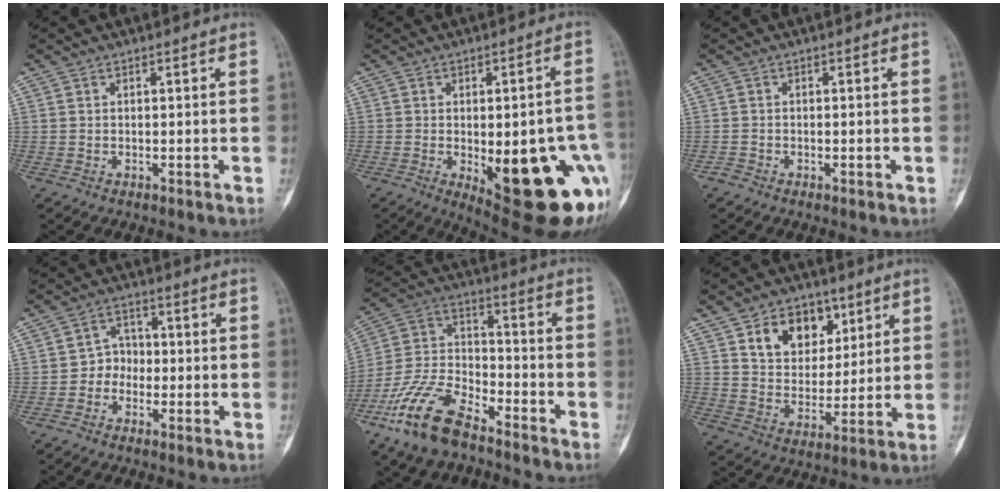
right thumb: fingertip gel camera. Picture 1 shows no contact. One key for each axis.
{"total": 23.5, "fx": -6.5, "fy": 8.4, "fz": 21.0, "tx": -0.200, "ty": 0.001, "tz": -0.056}
{"total": 0.9, "fx": -0.7, "fy": 0.4, "fz": 0.2, "tx": -0.001, "ty": 0.001, "tz": -0.017}
{"total": 4.2, "fx": -1.3, "fy": 3.7, "fz": 1.6, "tx": 0.006, "ty": 0.018, "tz": -0.036}
{"total": 15.6, "fx": -10.5, "fy": 6.6, "fz": 9.4, "tx": -0.191, "ty": 0.053, "tz": -0.209}
{"total": 12.0, "fx": 5.7, "fy": 8.6, "fz": 6.1, "tx": -0.057, "ty": -0.028, "tz": 0.100}